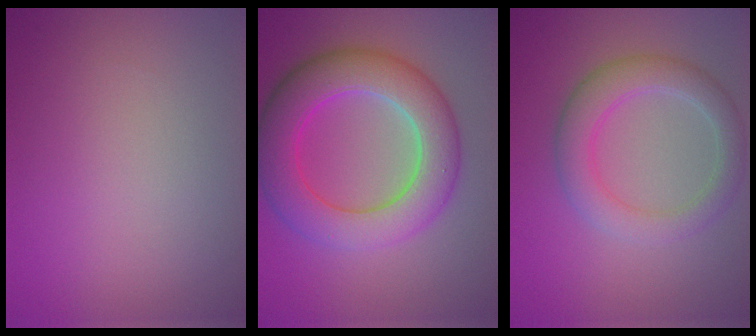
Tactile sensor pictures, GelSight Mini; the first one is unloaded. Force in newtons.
{"total": 8.2, "press": 8.2, "slide": 0.4}
{"total": 4.0, "press": 4.0, "slide": 0.1}